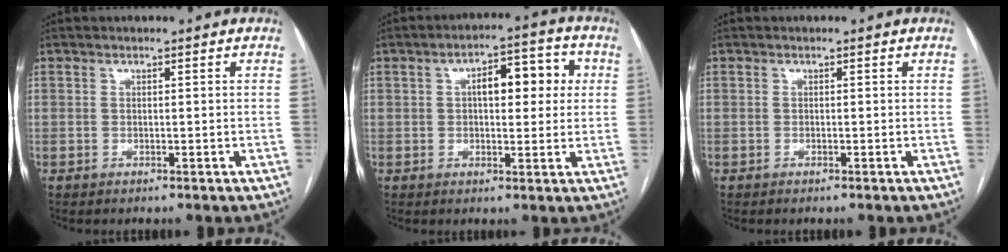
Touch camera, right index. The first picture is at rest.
{"total": 8.4, "force": [1.7, 3.5, 7.4], "torque": [-0.099, 0.030, 0.023]}
{"total": 0.0}